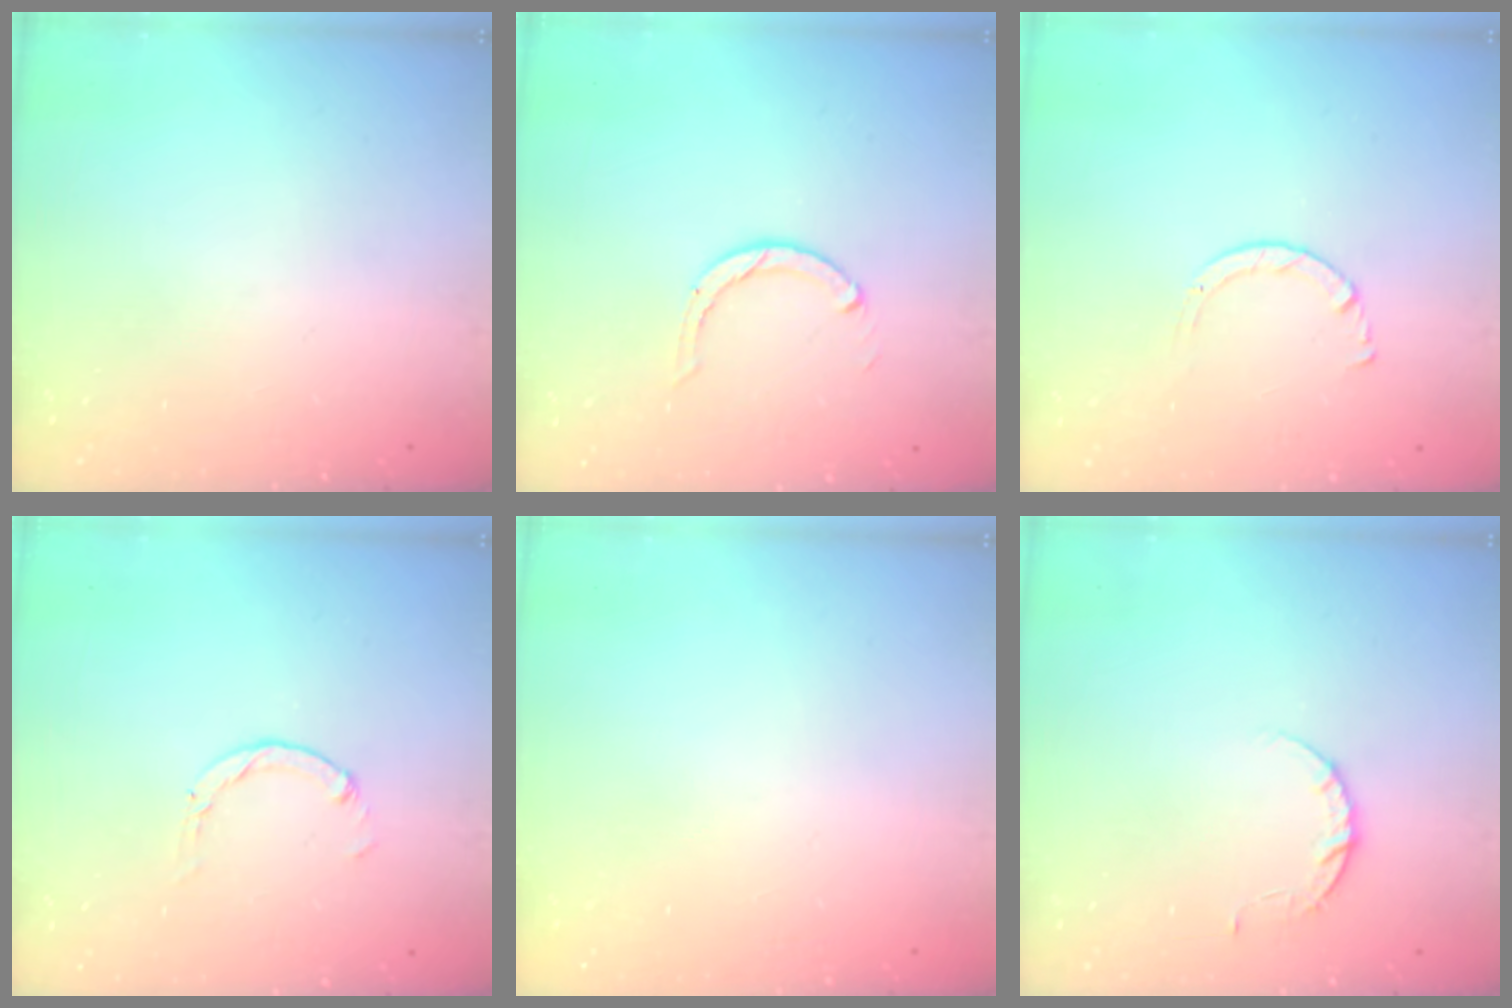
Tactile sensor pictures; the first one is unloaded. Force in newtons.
{"total": 1.9, "press": 1.9, "slide": 0.2}
{"total": 2.7, "press": 2.7, "slide": 0.3}
{"total": 1.5, "press": 1.5, "slide": 0.2}
{"total": 2.5, "press": 2.5, "slide": 0.2}
{"total": 4.5, "press": 4.5, "slide": 0.5}